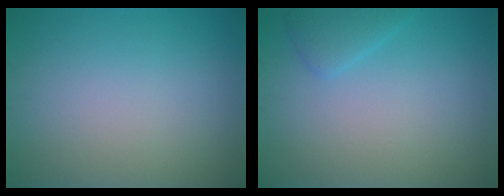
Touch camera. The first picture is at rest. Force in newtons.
{"total": 1.6, "press": 1.6, "slide": 0.1}